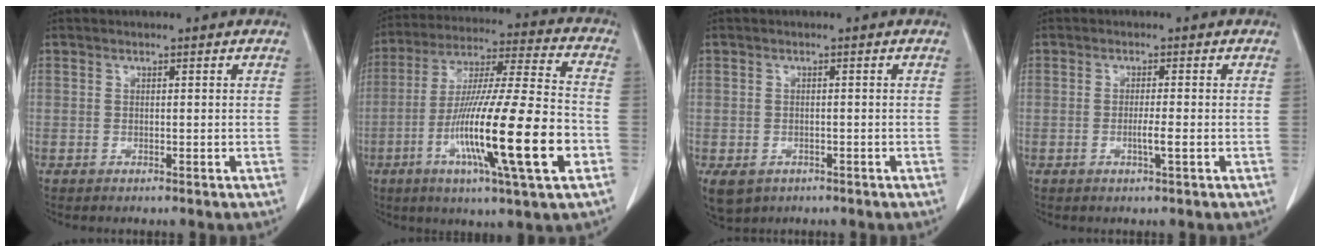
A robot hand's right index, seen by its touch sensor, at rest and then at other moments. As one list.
[{"total": 23.1, "force": [-7.3, 1.3, 21.9], "torque": [-0.383, -0.028, -0.127]}, {"total": 9.0, "force": [-4.3, 7.0, 3.5], "torque": [-0.095, -0.002, -0.055]}, {"total": 2.6, "force": [-0.7, 0.2, 2.5], "torque": [-0.048, -0.001, -0.012]}]